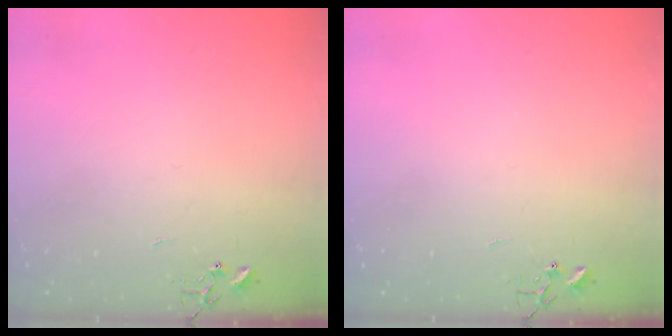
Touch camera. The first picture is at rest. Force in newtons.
{"total": 0.0}